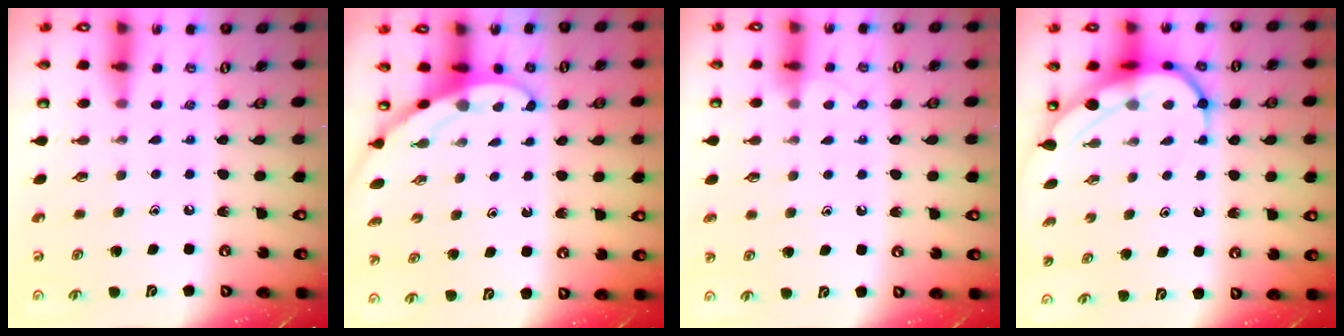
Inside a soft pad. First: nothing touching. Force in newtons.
{"total": 3.2, "press": 3.2, "slide": 0.2}
{"total": 3.3, "press": 3.3, "slide": 0.3}
{"total": 8.7, "press": 8.7, "slide": 0.8}